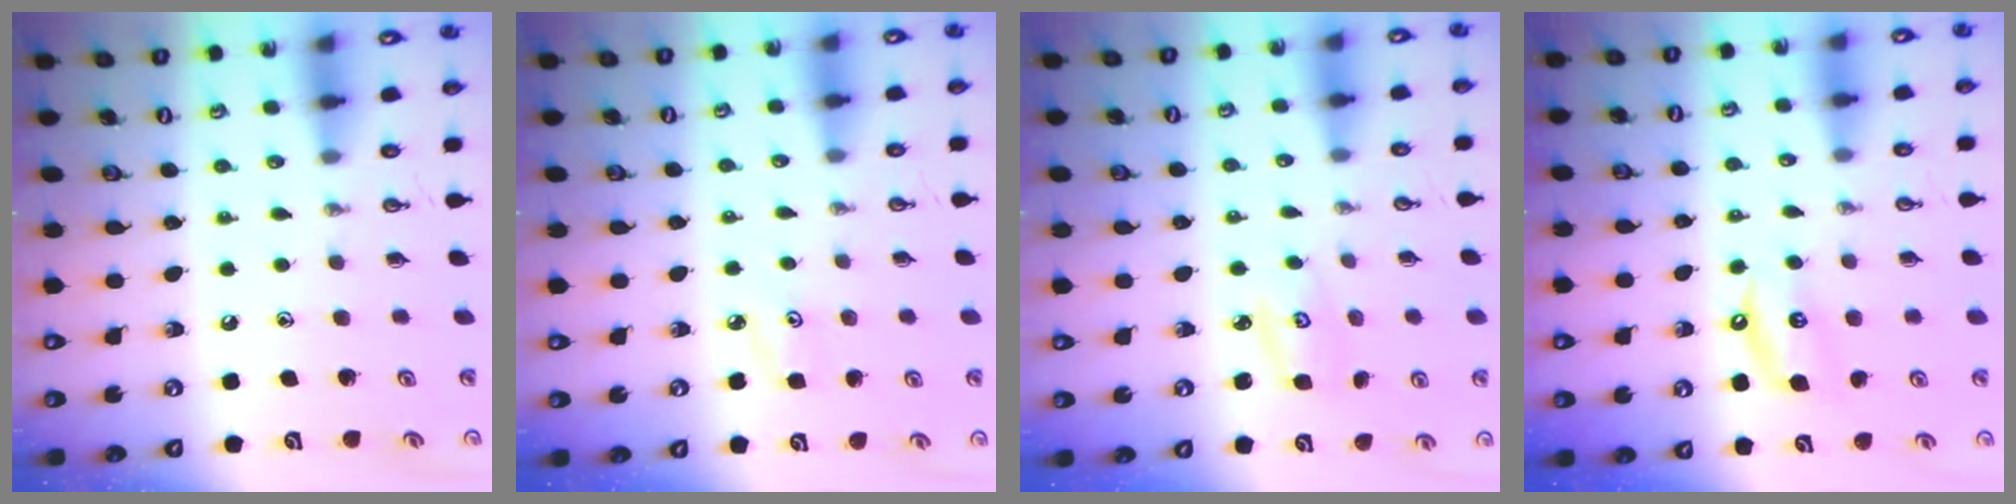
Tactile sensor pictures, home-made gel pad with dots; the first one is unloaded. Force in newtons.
{"total": 3.7, "press": 3.6, "slide": 0.4}
{"total": 2.8, "press": 2.8, "slide": 0.2}
{"total": 4.3, "press": 4.3, "slide": 0.3}